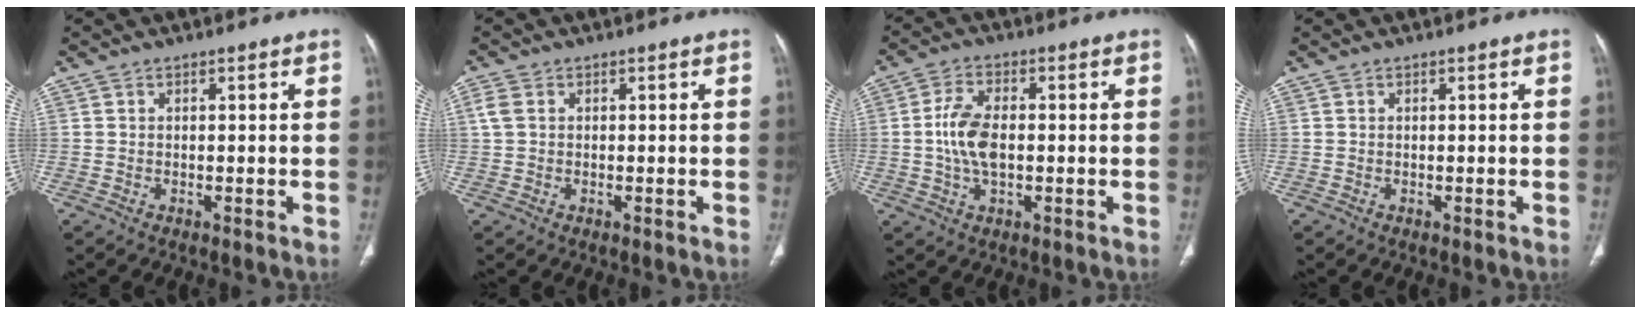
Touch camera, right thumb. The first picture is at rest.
{"total": 2.3, "force": [0.5, 1.8, 1.4], "torque": [-0.042, 0.005, 0.009]}
{"total": 7.8, "force": [-0.2, 4.1, 6.6], "torque": [-0.132, 0.007, -0.008]}
{"total": 0.0}